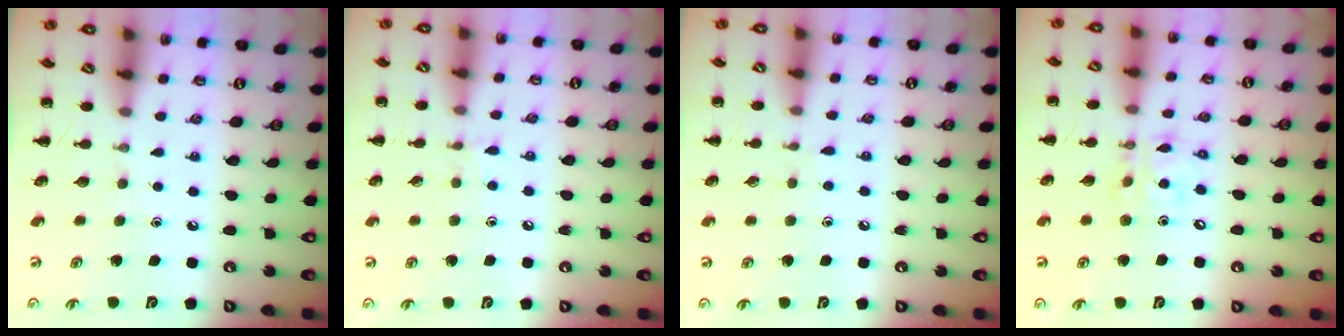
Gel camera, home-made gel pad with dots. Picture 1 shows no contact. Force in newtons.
{"total": 5.3, "press": 4.9, "slide": 2.1}
{"total": 3.9, "press": 3.4, "slide": 1.9}
{"total": 12.1, "press": 11.8, "slide": 2.9}